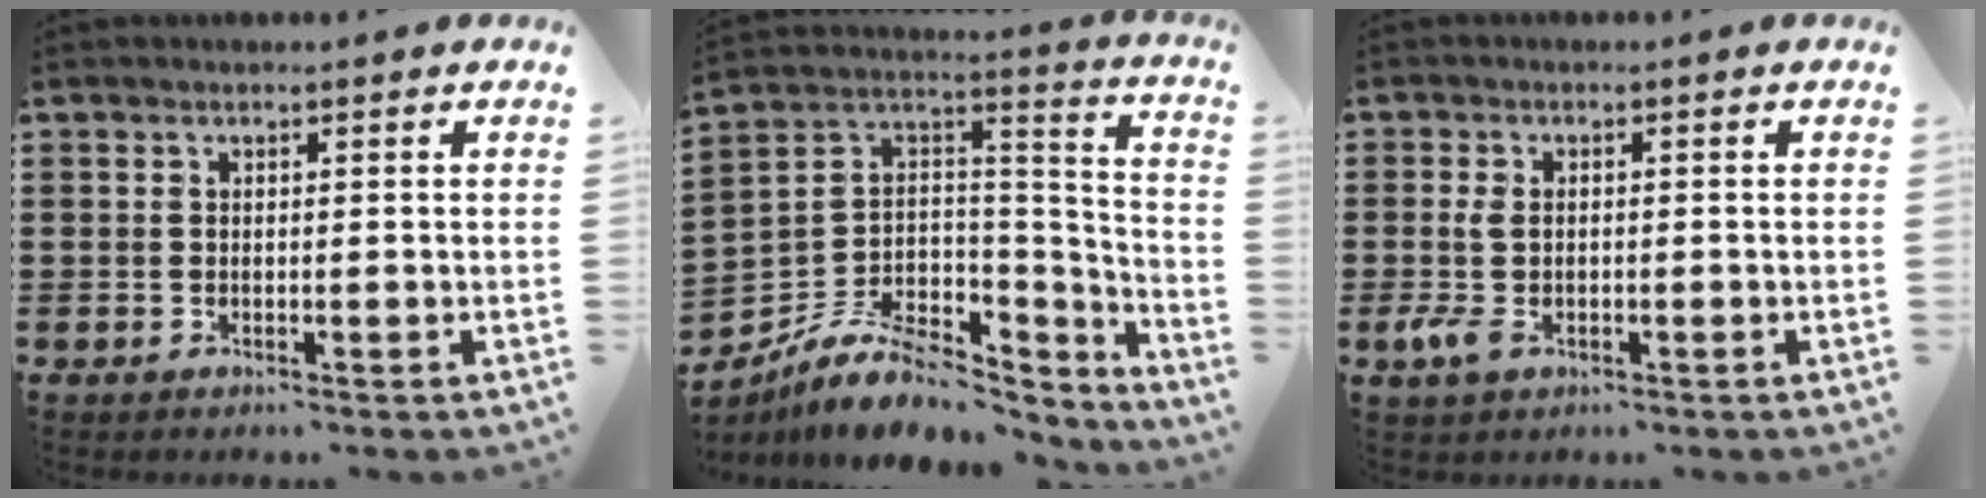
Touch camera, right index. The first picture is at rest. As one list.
[{"total": 9.5, "force": [-6.0, 5.5, 5.0], "torque": [-0.102, 0.014, -0.107]}, {"total": 3.5, "force": [-0.8, 2.0, 2.8], "torque": [-0.080, -0.008, -0.022]}]